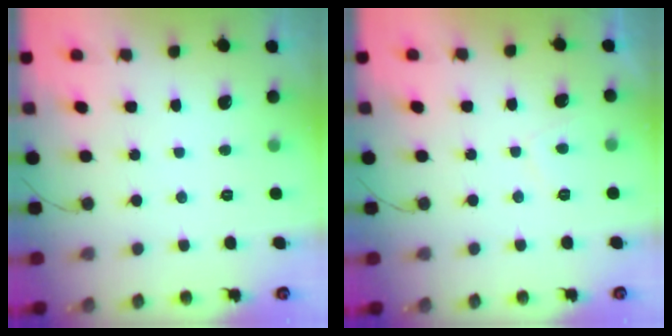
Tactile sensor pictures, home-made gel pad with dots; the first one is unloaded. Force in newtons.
{"total": 1.8, "press": 1.7, "slide": 0.6}